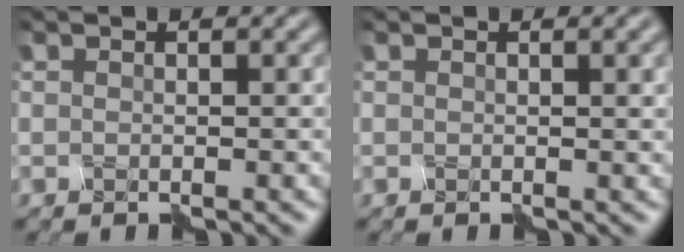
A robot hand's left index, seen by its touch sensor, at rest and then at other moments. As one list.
[{"total": 0.8, "force": [0.3, 0.0, 0.7], "torque": [-0.008, 0.000, 0.006]}]